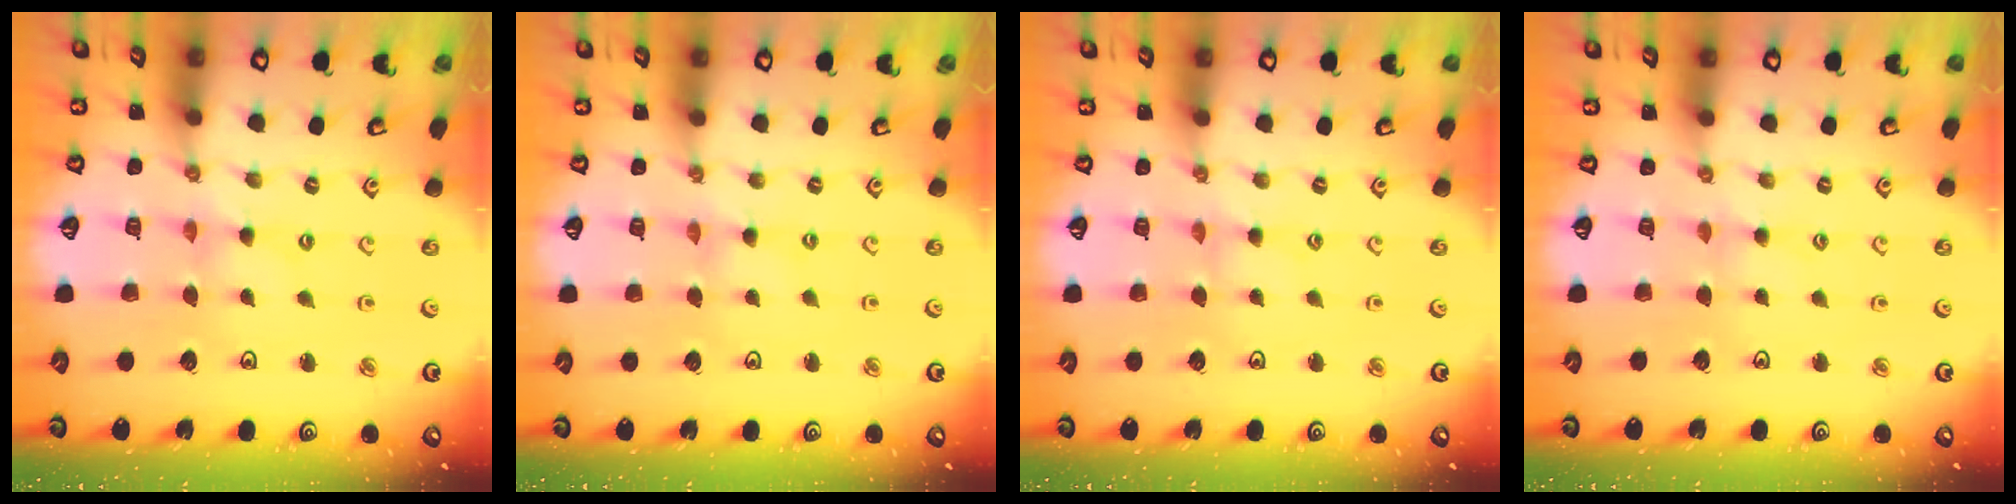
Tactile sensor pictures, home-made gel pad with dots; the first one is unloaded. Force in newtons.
{"total": 0.0}
{"total": 1.1, "press": 1.1, "slide": 0.2}
{"total": 1.7, "press": 1.6, "slide": 0.3}